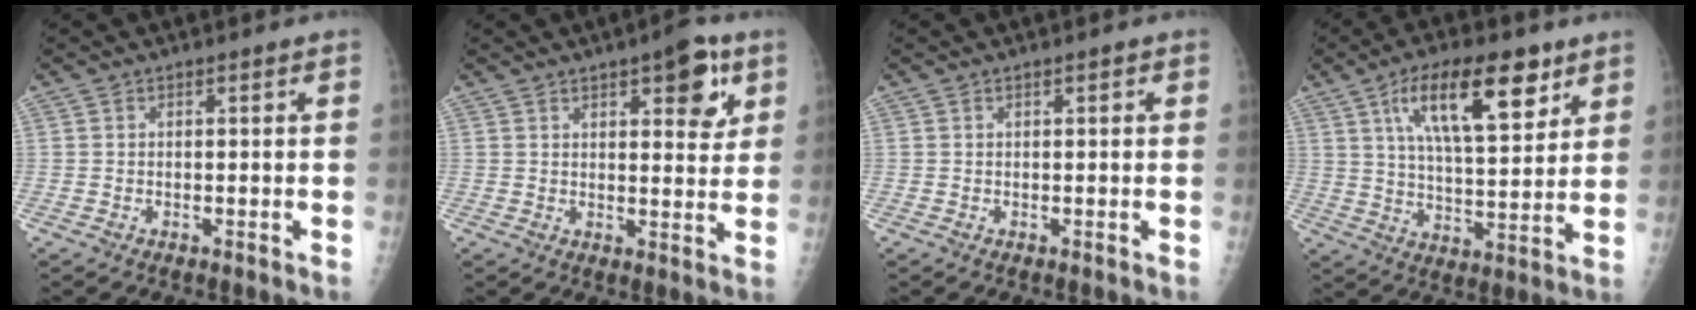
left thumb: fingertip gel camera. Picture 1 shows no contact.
{"total": 8.8, "force": [4.4, 3.5, 6.8], "torque": [-0.064, -0.017, 0.054]}
{"total": 0.6, "force": [0.3, 0.3, 0.5], "torque": [-0.005, 0.001, 0.003]}
{"total": 16.9, "force": [8.6, 6.3, 13.0], "torque": [-0.183, -0.033, 0.146]}